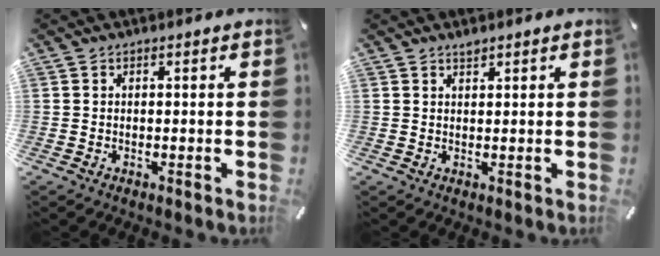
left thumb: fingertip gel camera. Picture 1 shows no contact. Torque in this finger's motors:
{"motor_torque": [0.27, 0.24, 0.20, -0.15, 0.00]}